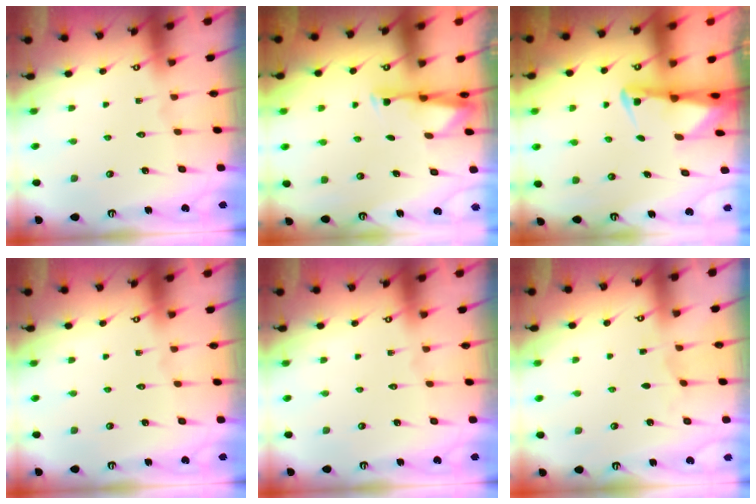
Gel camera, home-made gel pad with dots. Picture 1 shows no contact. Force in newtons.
{"total": 2.9, "press": 2.9, "slide": 0.6}
{"total": 2.7, "press": 2.6, "slide": 0.6}
{"total": 0.0}
{"total": 0.0}
{"total": 1.8, "press": 1.8, "slide": 0.3}